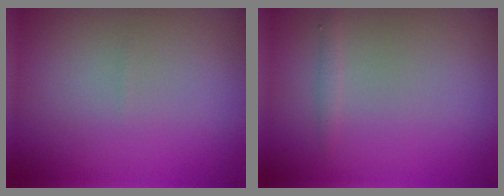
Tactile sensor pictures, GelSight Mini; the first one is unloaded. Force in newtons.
{"total": 0.6, "press": 0.6, "slide": 0.0}